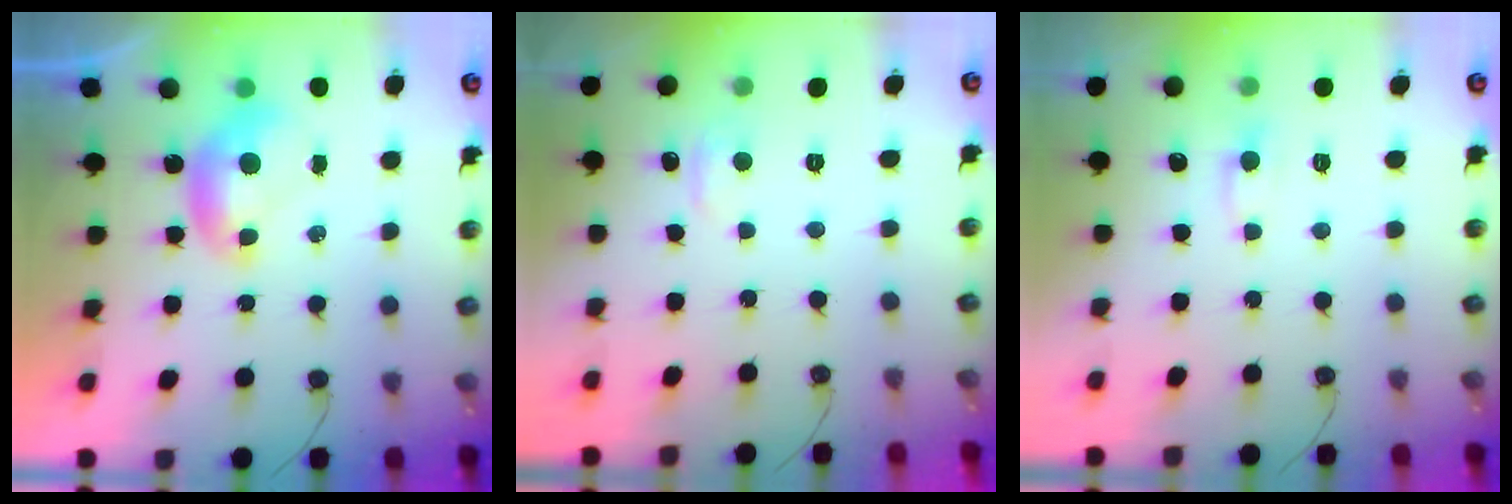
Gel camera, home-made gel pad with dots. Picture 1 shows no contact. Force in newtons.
{"total": 2.1, "press": 2.0, "slide": 0.6}
{"total": 0.7, "press": 0.3, "slide": 0.6}